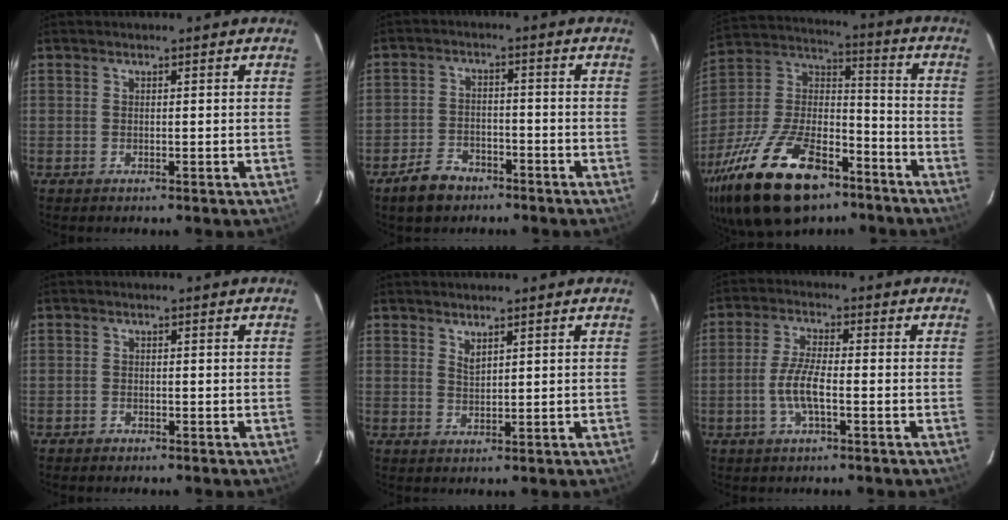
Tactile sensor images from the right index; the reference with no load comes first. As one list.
[{"total": 6.7, "force": [-4.8, 4.0, 2.5], "torque": [-0.070, 0.013, -0.076]}, {"total": 28.6, "force": [-17.8, 13.3, 18.1], "torque": [-0.367, -0.009, -0.292]}, {"total": 1.1, "force": [-0.9, 0.6, 0.0], "torque": [-0.004, 0.004, -0.016]}, {"total": 1.6, "force": [1.3, 0.4, 0.8], "torque": [-0.016, 0.000, 0.024]}, {"total": 6.0, "force": [-1.8, 1.4, 5.5], "torque": [-0.116, 0.000, -0.037]}]